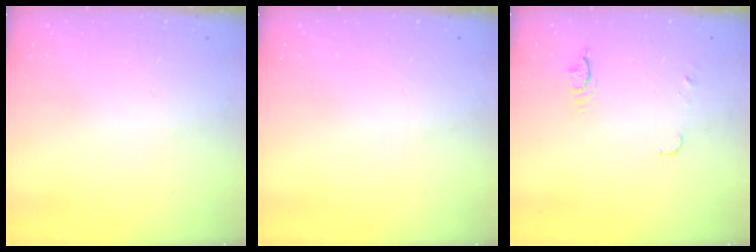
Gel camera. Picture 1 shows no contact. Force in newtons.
{"total": 0.0}
{"total": 14.3, "press": 5.9, "slide": 13.1}